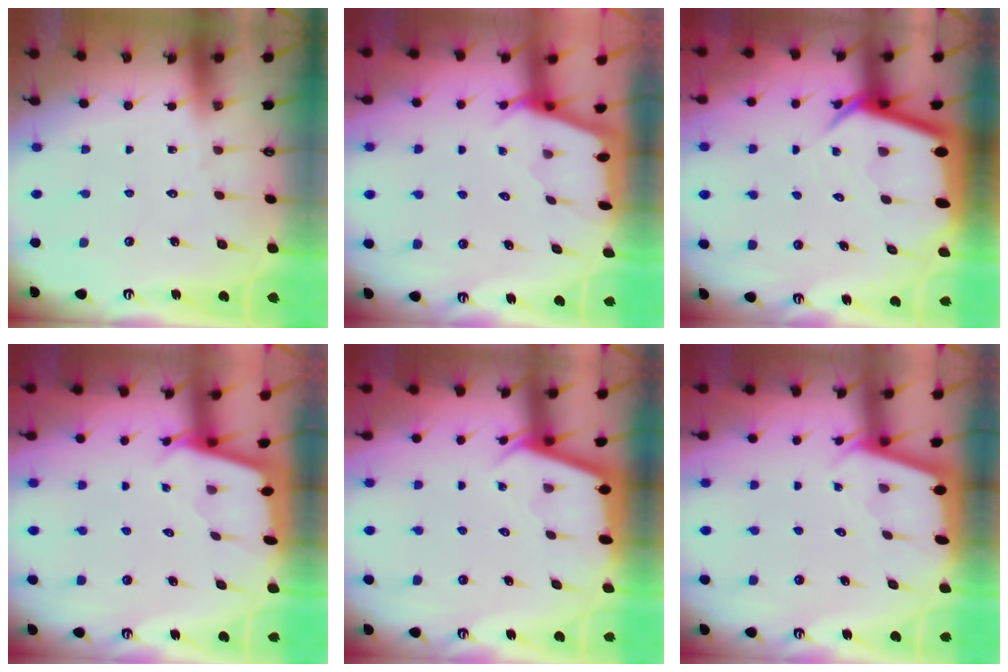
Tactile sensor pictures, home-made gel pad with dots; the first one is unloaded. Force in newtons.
{"total": 2.2, "press": 2.2, "slide": 0.3}
{"total": 7.0, "press": 7.0, "slide": 0.5}
{"total": 1.9, "press": 1.9, "slide": 0.1}
{"total": 2.9, "press": 2.9, "slide": 0.3}
{"total": 2.2, "press": 2.2, "slide": 0.1}